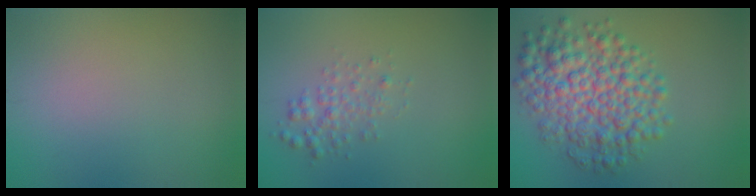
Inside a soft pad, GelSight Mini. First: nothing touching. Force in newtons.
{"total": 1.8, "press": 1.8, "slide": 0.0}
{"total": 7.5, "press": 7.5, "slide": 0.1}